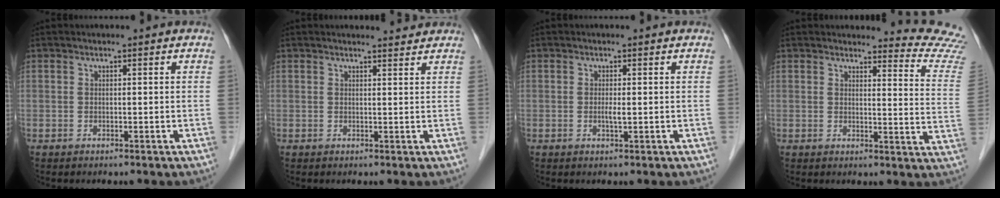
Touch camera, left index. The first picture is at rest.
{"total": 2.3, "force": [2.3, 0.1, 0.1], "torque": [-0.007, -0.002, 0.028]}
{"total": 1.2, "force": [-0.1, 0.1, 1.1], "torque": [-0.025, -0.002, -0.001]}
{"total": 11.5, "force": [11.5, -0.8, 0.0], "torque": [0.016, -0.125, 0.096]}